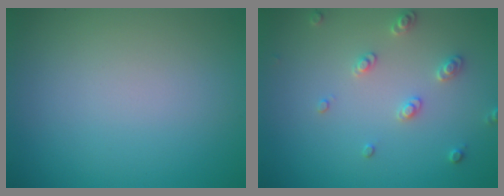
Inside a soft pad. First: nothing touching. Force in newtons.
{"total": 2.2, "press": 2.1, "slide": 0.6}